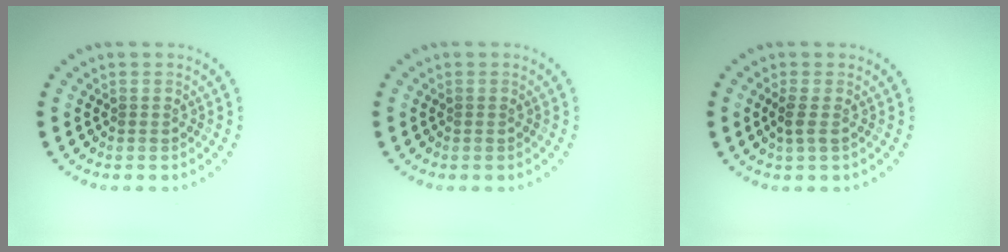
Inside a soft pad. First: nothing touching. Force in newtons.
{"total": 0.0}
{"total": 1.2, "press": 1.1, "slide": 0.5}